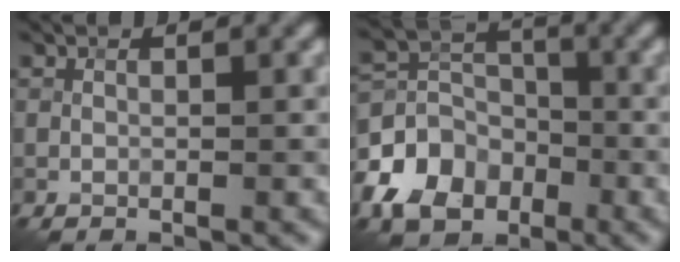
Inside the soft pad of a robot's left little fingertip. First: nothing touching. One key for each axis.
{"total": 6.9, "fx": -3.4, "fy": 5.0, "fz": 3.3, "tx": -0.066, "ty": 0.001, "tz": -0.077}